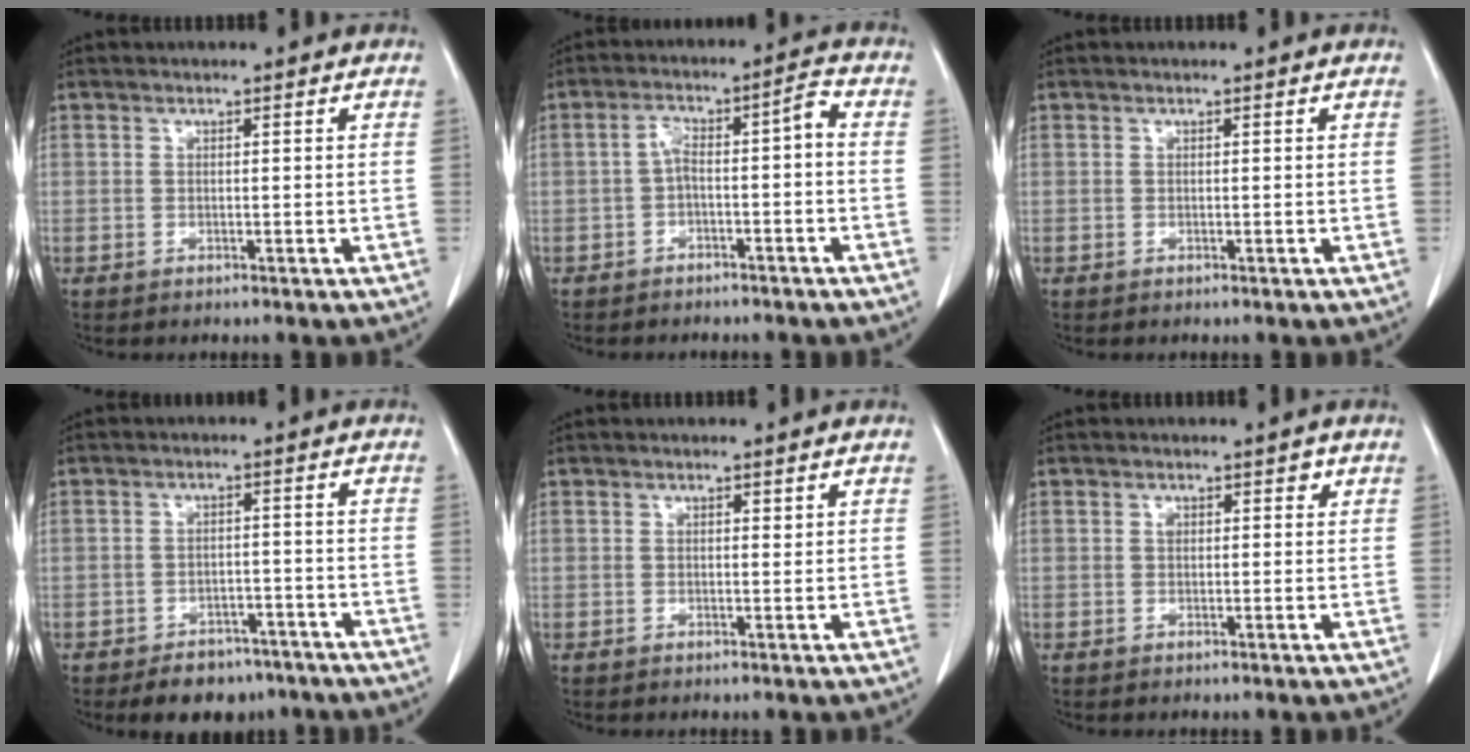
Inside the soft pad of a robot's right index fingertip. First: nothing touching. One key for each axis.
{"total": 5.3, "fx": -1.5, "fy": 1.3, "fz": 5.0, "tx": -0.087, "ty": 0.035, "tz": -0.020}
{"total": 0.0}
{"total": 6.5, "fx": -4.9, "fy": 3.7, "fz": 2.2, "tx": -0.027, "ty": 0.006, "tz": -0.069}
{"total": 0.6, "fx": 0.3, "fy": 0.2, "fz": 0.4, "tx": -0.007, "ty": -0.002, "tz": 0.005}
{"total": 1.4, "fx": 0.6, "fy": 0.9, "fz": 0.8, "tx": -0.007, "ty": 0.007, "tz": 0.009}